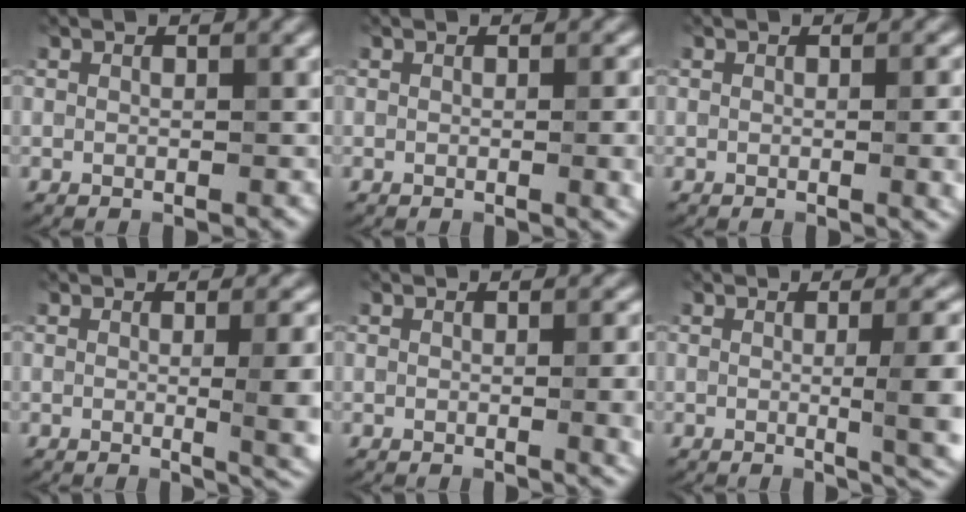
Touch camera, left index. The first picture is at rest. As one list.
[{"total": 3.0, "force": [-0.3, 0.9, 2.9], "torque": [-0.028, -0.001, -0.004]}, {"total": 3.4, "force": [-0.3, 1.1, 3.2], "torque": [-0.030, -0.001, -0.004]}, {"total": 7.3, "force": [-0.5, 2.6, 6.8], "torque": [-0.057, -0.007, 0.001]}, {"total": 4.2, "force": [-0.3, 1.6, 3.9], "torque": [-0.034, -0.003, -0.002]}, {"total": 8.0, "force": [-0.5, 2.5, 7.6], "torque": [-0.070, -0.004, -0.002]}]